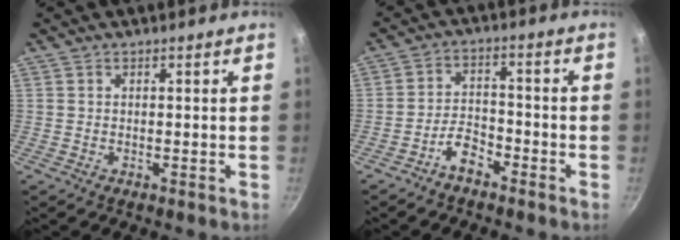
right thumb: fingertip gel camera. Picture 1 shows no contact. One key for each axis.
{"total": 4.8, "fx": -3.6, "fy": 2.1, "fz": 2.4, "tx": -0.039, "ty": 0.038, "tz": -0.069}